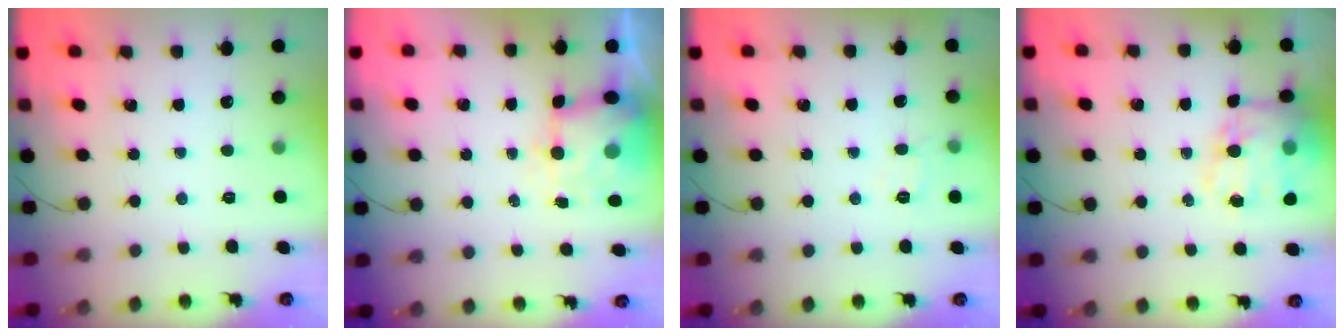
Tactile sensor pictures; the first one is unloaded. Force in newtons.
{"total": 5.4, "press": 5.2, "slide": 1.4}
{"total": 6.4, "press": 6.2, "slide": 1.4}
{"total": 15.8, "press": 15.4, "slide": 3.6}